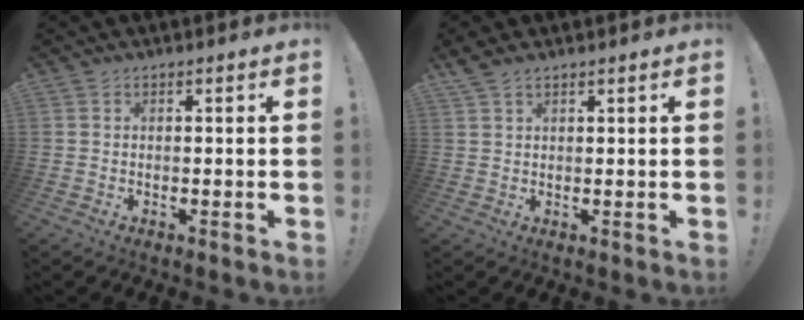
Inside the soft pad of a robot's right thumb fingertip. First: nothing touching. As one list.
[{"total": 2.6, "force": [2.1, 1.0, 1.3], "torque": [-0.028, -0.008, 0.039]}]